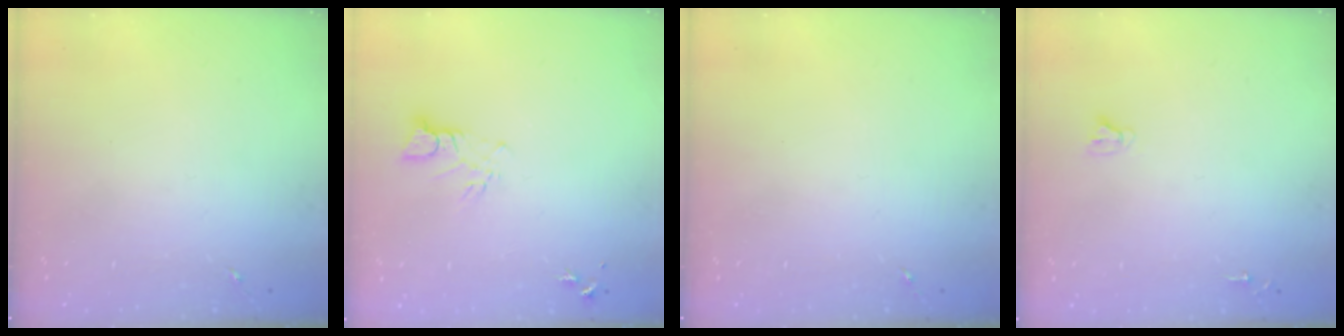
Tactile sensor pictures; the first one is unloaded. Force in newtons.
{"total": 4.0, "press": 4.0, "slide": 0.4}
{"total": 0.0}
{"total": 2.7, "press": 2.7, "slide": 0.2}